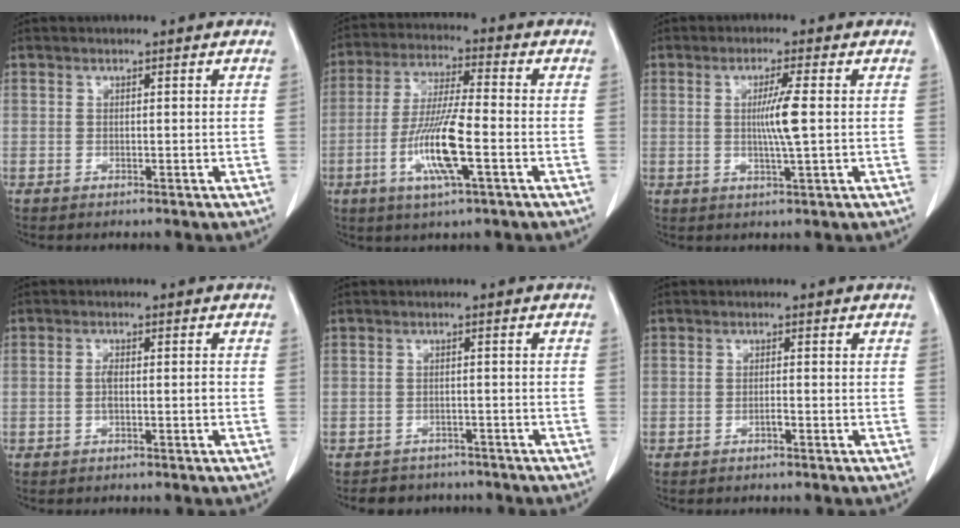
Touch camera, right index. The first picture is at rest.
{"total": 11.3, "force": [-3.5, 1.0, 10.7], "torque": [-0.214, -0.011, -0.066]}
{"total": 5.0, "force": [0.3, -0.6, 5.0], "torque": [-0.089, -0.008, 0.005]}
{"total": 2.3, "force": [-0.5, 0.7, 2.2], "torque": [-0.043, 0.004, -0.006]}
{"total": 5.5, "force": [-4.7, 2.8, 0.3], "torque": [-0.003, 0.011, -0.058]}
{"total": 0.8, "force": [-0.5, 0.1, 0.7], "torque": [-0.013, 0.003, -0.007]}